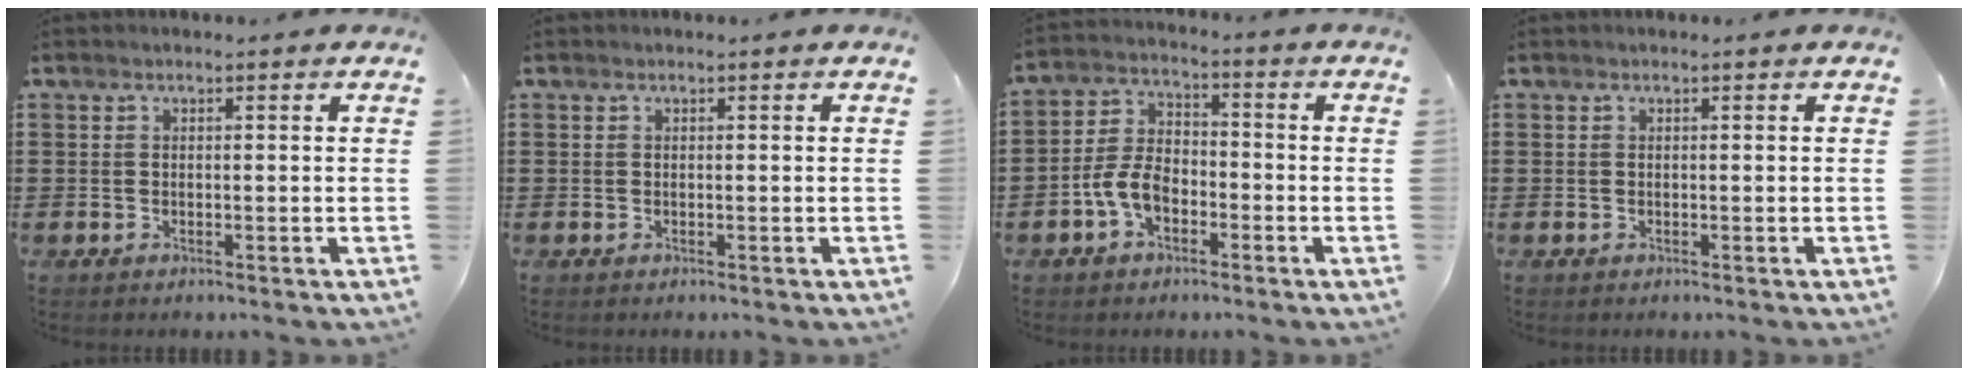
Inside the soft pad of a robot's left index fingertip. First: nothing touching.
{"total": 0.0}
{"total": 6.1, "force": [-2.8, 3.6, 4.1], "torque": [-0.106, 0.005, -0.061]}
{"total": 0.0}